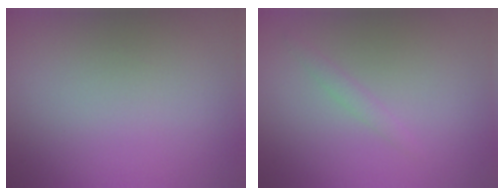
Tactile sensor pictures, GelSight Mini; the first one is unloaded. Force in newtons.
{"total": 1.0, "press": 1.0, "slide": 0.1}